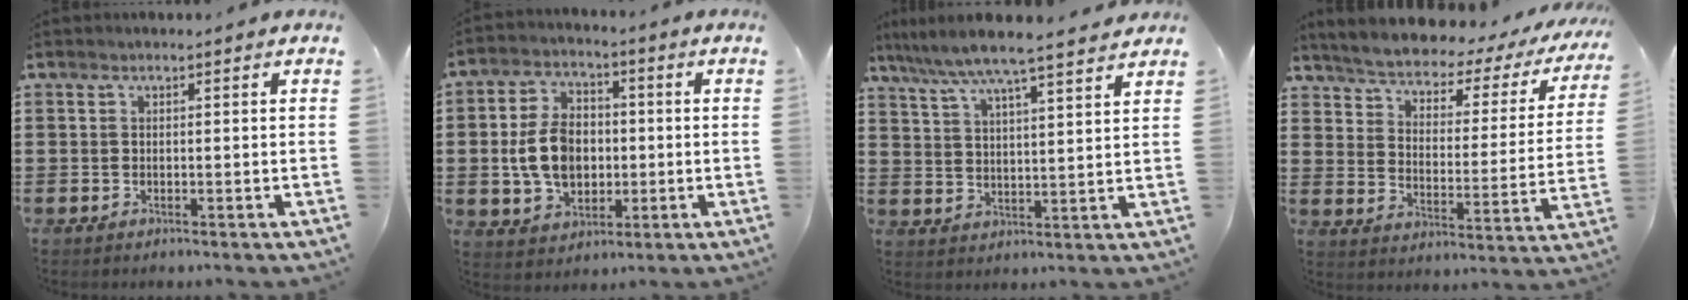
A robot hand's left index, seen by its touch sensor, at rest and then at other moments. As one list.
[{"total": 9.3, "force": [-0.5, 6.6, 6.5], "torque": [-0.144, 0.008, -0.012]}, {"total": 6.3, "force": [5.7, -0.6, 2.7], "torque": [-0.075, -0.032, 0.097]}, {"total": 3.4, "force": [3.2, 0.4, 1.1], "torque": [-0.043, -0.032, 0.043]}]